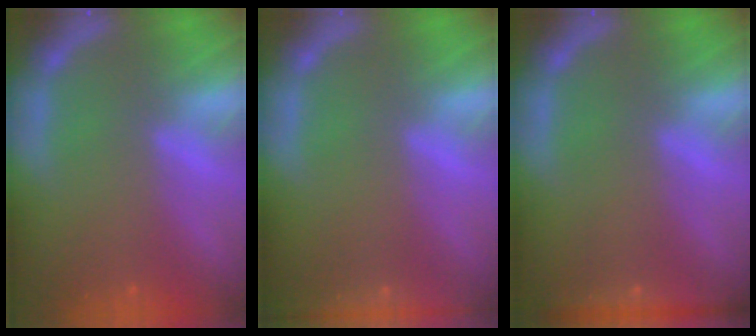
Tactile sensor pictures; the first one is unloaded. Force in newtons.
{"total": 7.5}
{"total": 3.0}